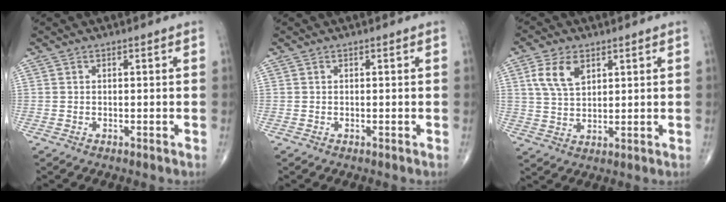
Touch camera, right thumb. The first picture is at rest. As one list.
[{"total": 0.0}, {"total": 7.3, "force": [3.2, 4.2, 5.1], "torque": [-0.092, -0.009, 0.066]}]